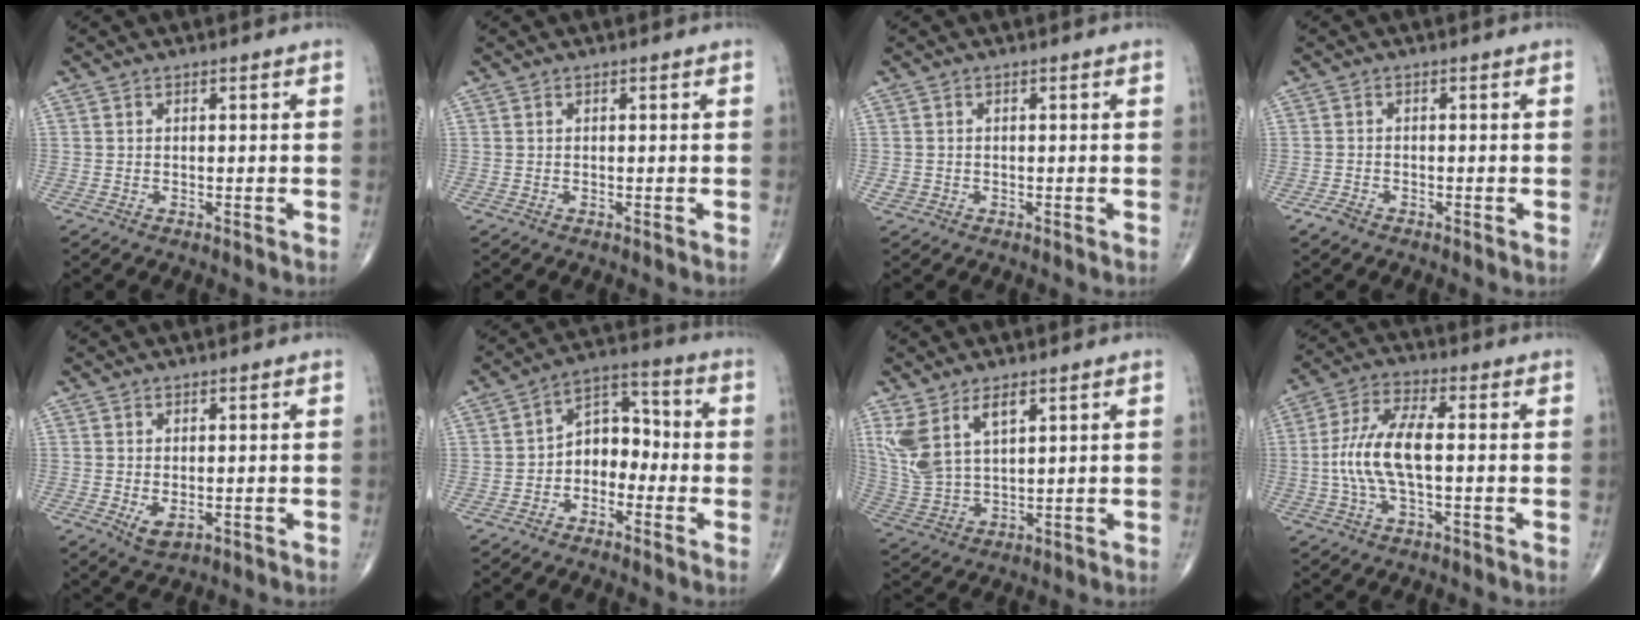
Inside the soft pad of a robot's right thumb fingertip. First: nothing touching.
{"total": 0.0}
{"total": 1.1, "force": [-0.3, 1.0, 0.3], "torque": [-0.005, 0.003, -0.002]}
{"total": 1.7, "force": [-1.3, 0.9, 0.8], "torque": [-0.018, 0.002, -0.023]}
{"total": 3.1, "force": [-0.5, 1.7, 2.5], "torque": [-0.036, -0.007, 0.001]}
{"total": 7.9, "force": [-2.2, 5.7, 5.0], "torque": [-0.048, 0.043, -0.053]}
{"total": 10.2, "force": [5.1, 4.9, 7.4], "torque": [-0.160, -0.014, 0.116]}
{"total": 10.5, "force": [-0.7, 3.8, 9.8], "torque": [-0.219, 0.026, -0.017]}